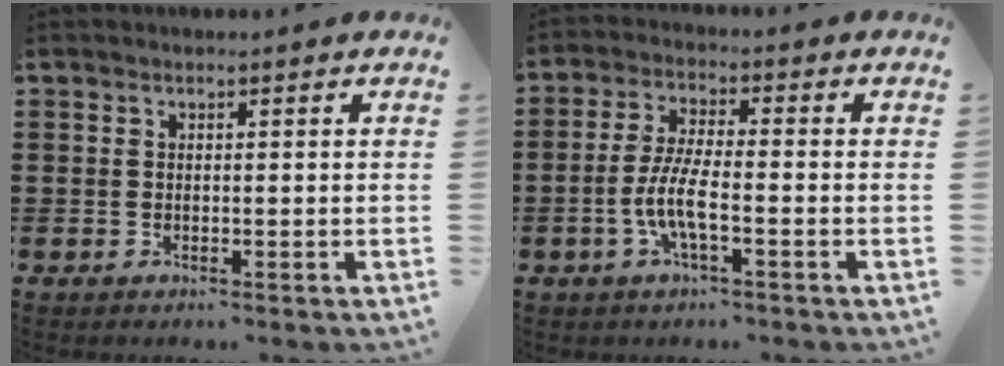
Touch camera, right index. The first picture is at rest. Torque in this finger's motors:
{"motor_torque": [2.08, 0.05, 0.81, 0.21]}